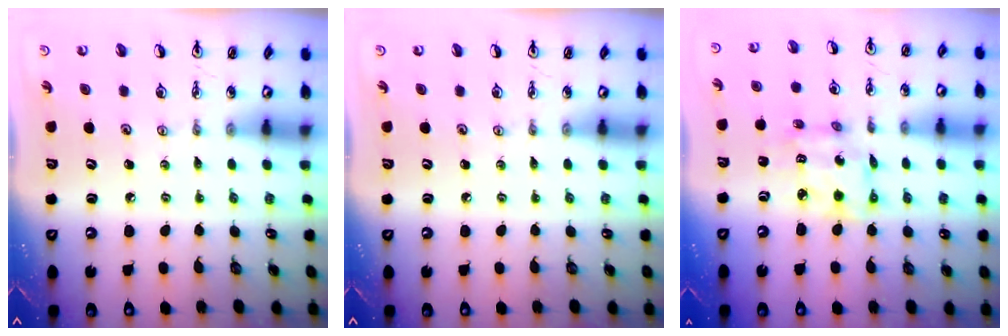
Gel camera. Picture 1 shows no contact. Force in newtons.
{"total": 0.0}
{"total": 9.4, "press": 9.3, "slide": 0.7}